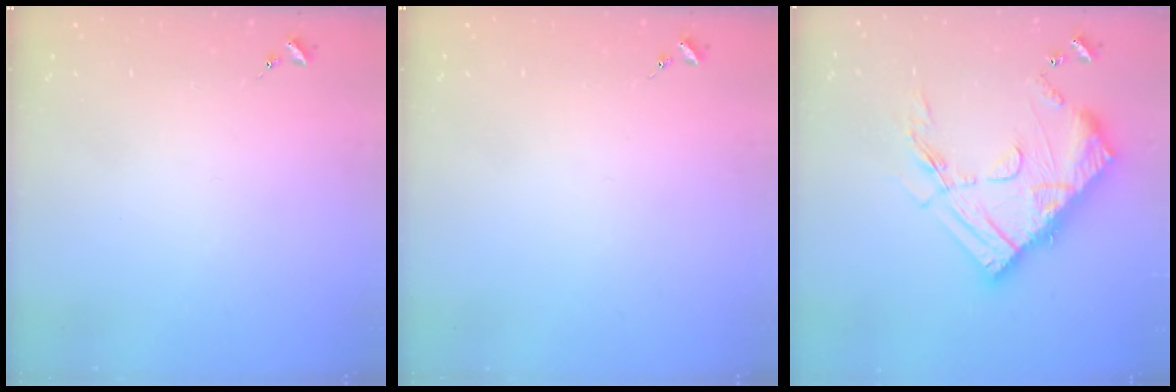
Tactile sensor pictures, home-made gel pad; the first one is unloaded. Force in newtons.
{"total": 0.0}
{"total": 21.5, "press": 21.4, "slide": 1.6}